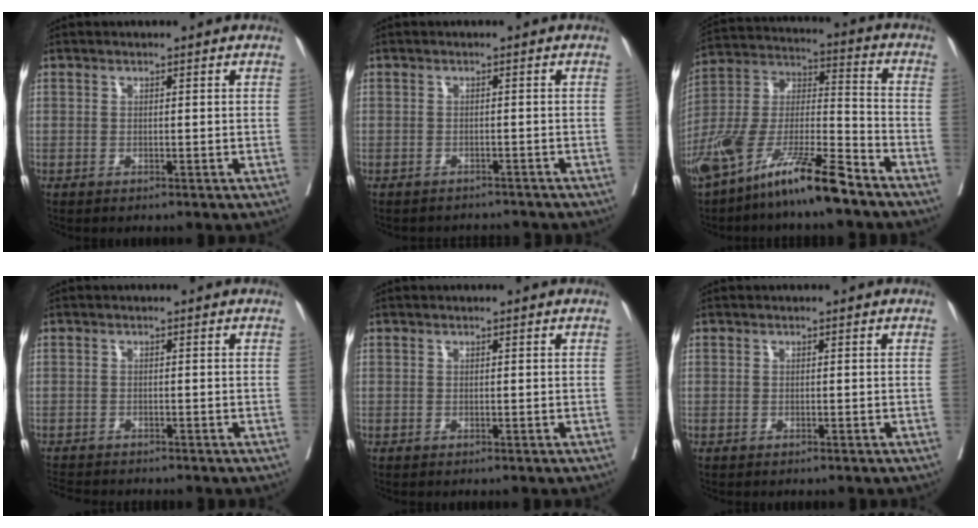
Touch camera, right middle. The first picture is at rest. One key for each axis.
{"total": 4.1, "fx": -3.8, "fy": 1.4, "fz": -0.3, "tx": 0.011, "ty": -0.003, "tz": -0.051}
{"total": 16.4, "fx": -11.7, "fy": 1.7, "fz": 11.4, "tx": -0.242, "ty": -0.018, "tz": -0.221}
{"total": 4.6, "fx": -4.4, "fy": 0.6, "fz": 1.3, "tx": -0.016, "ty": -0.012, "tz": -0.072}
{"total": 0.0}
{"total": 0.0}